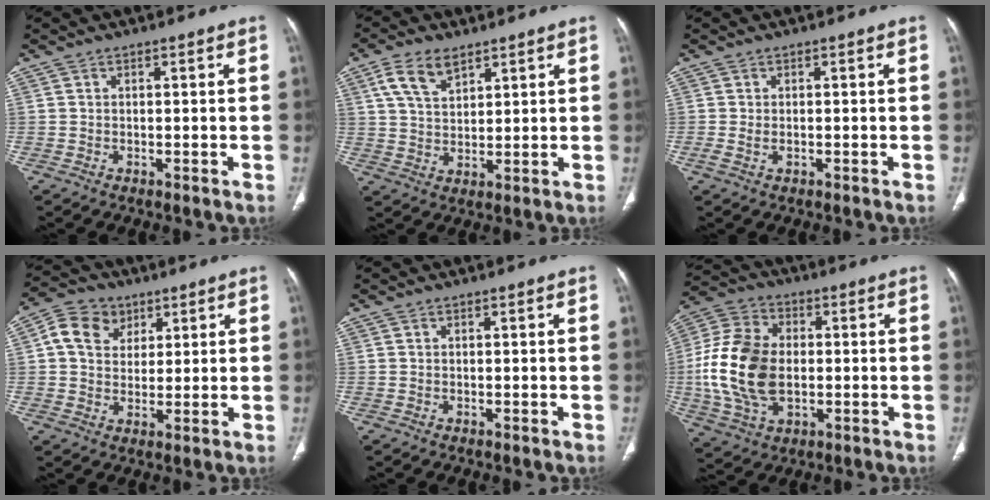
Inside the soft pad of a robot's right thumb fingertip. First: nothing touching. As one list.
[{"total": 7.5, "force": [4.2, 4.1, 4.6], "torque": [-0.080, -0.013, 0.085]}, {"total": 1.4, "force": [-0.3, 0.8, 1.2], "torque": [-0.032, 0.002, 0.000]}, {"total": 9.0, "force": [3.3, 7.2, 4.2], "torque": [-0.056, -0.002, 0.054]}, {"total": 0.0}, {"total": 17.3, "force": [-1.0, 11.4, 13.1], "torque": [-0.262, 0.011, -0.014]}]